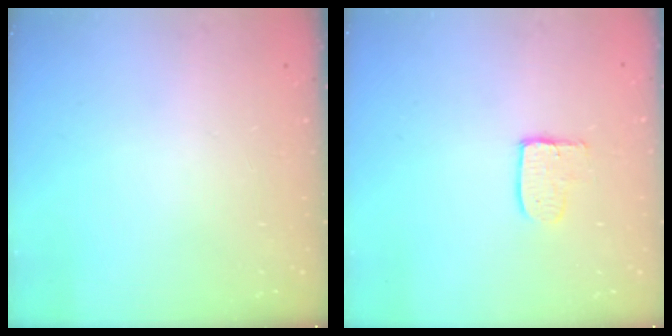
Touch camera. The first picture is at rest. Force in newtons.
{"total": 5.5, "press": 5.5, "slide": 0.2}